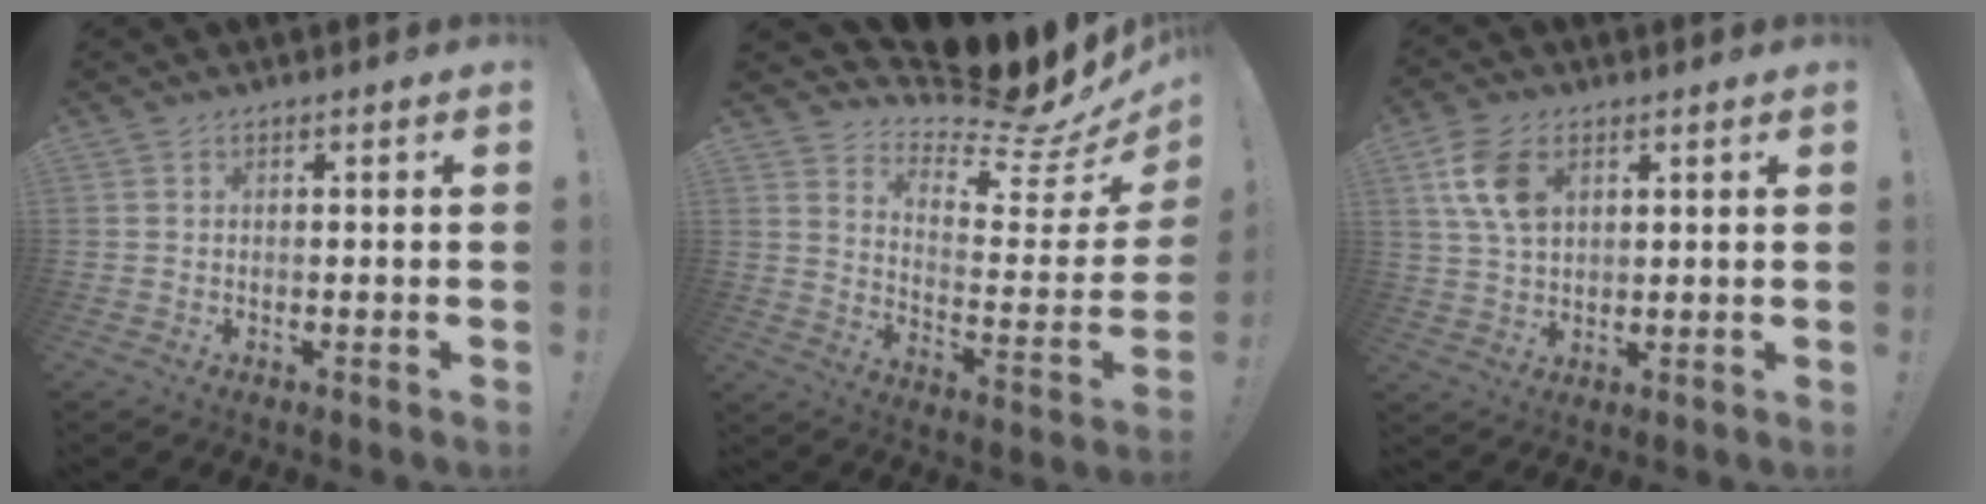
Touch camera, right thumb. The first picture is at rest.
{"total": 10.9, "force": [9.5, 2.0, 4.9], "torque": [-0.056, -0.111, 0.144]}
{"total": 10.2, "force": [3.9, 6.5, 6.8], "torque": [-0.141, -0.004, 0.074]}